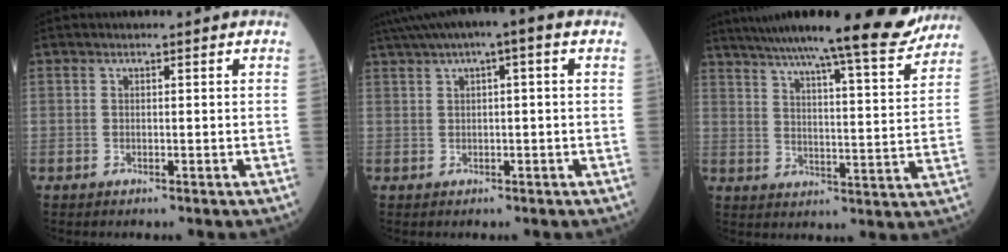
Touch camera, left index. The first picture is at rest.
{"total": 7.0, "force": [3.5, 0.5, 6.0], "torque": [-0.105, 0.035, 0.056]}
{"total": 19.6, "force": [17.3, 0.6, 9.3], "torque": [-0.138, -0.023, 0.237]}